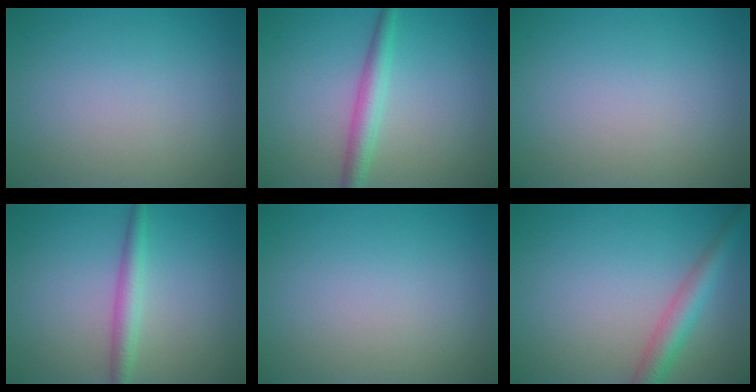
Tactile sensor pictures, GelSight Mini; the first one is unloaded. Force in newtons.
{"total": 2.7, "press": 2.7, "slide": 0.0}
{"total": 0.0}
{"total": 2.3, "press": 2.3, "slide": 0.0}
{"total": 0.0}
{"total": 3.4, "press": 3.4, "slide": 0.1}